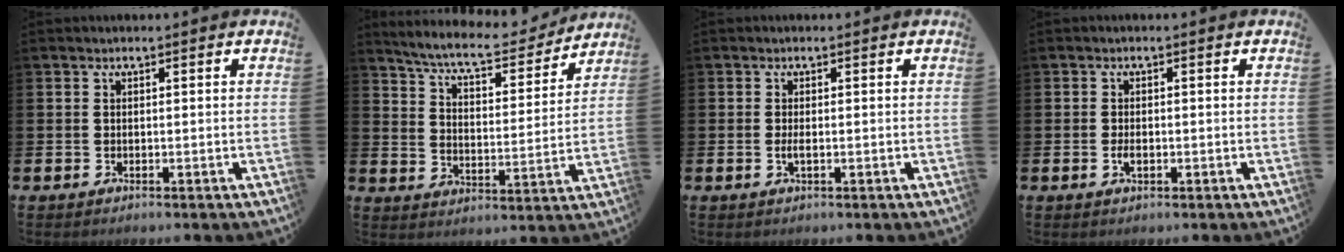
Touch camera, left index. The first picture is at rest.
{"total": 7.8, "force": [7.2, 1.1, 2.6], "torque": [-0.078, -0.049, 0.122]}
{"total": 1.1, "force": [-0.2, 0.3, 1.0], "torque": [-0.026, 0.002, -0.003]}
{"total": 1.6, "force": [-0.4, 0.8, 1.3], "torque": [-0.031, 0.004, -0.007]}